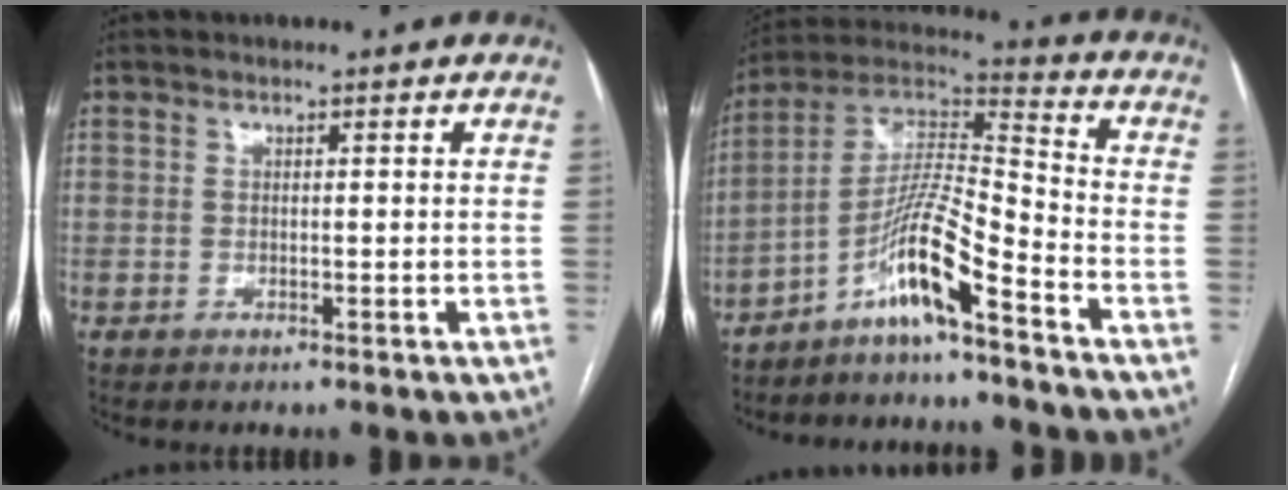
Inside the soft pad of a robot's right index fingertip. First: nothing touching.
{"total": 11.1, "force": [-7.1, 0.2, 8.5], "torque": [-0.170, 0.012, -0.137]}